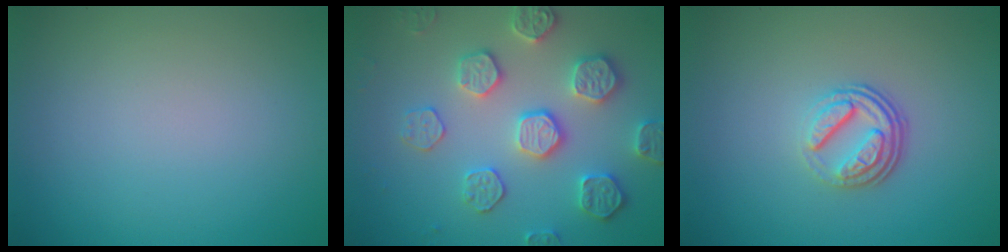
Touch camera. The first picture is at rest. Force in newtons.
{"total": 4.8, "press": 4.6, "slide": 1.2}
{"total": 3.7, "press": 2.6, "slide": 2.6}